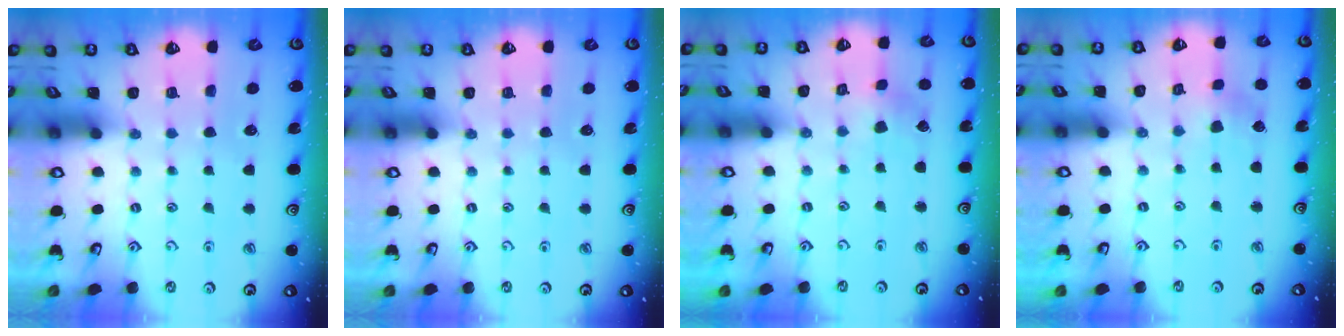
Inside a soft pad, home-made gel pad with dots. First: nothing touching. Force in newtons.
{"total": 0.0}
{"total": 2.4, "press": 2.4, "slide": 0.3}
{"total": 2.8, "press": 2.8, "slide": 0.5}